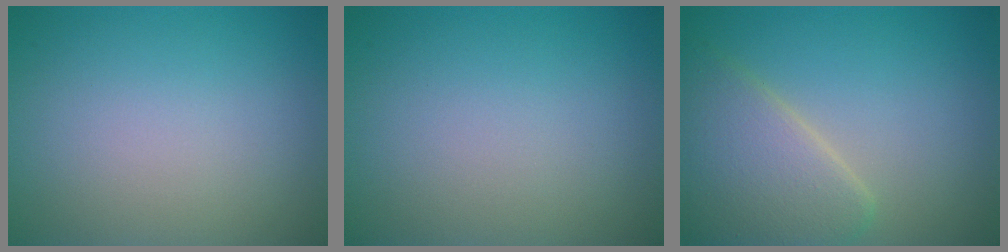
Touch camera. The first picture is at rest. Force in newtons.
{"total": 0.0}
{"total": 5.8, "press": 5.7, "slide": 0.3}